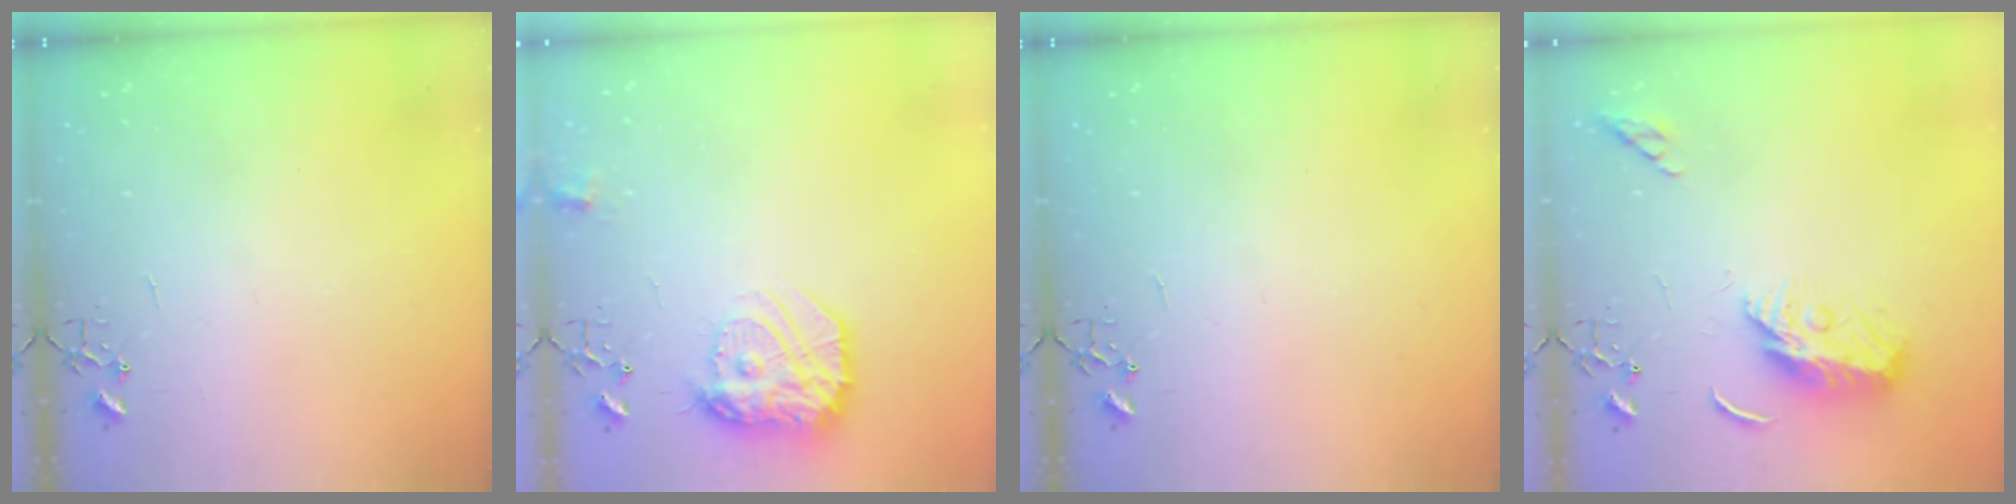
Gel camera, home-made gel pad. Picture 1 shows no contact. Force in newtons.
{"total": 18.7, "press": 18.6, "slide": 1.6}
{"total": 0.0}
{"total": 9.5, "press": 9.5, "slide": 0.4}